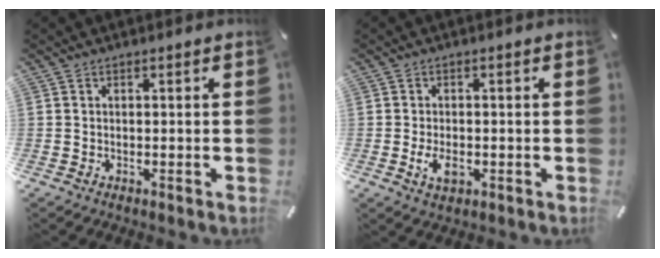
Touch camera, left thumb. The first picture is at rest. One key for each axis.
{"total": 3.8, "fx": -0.9, "fy": 2.2, "fz": 3.0, "tx": -0.074, "ty": -0.004, "tz": -0.019}